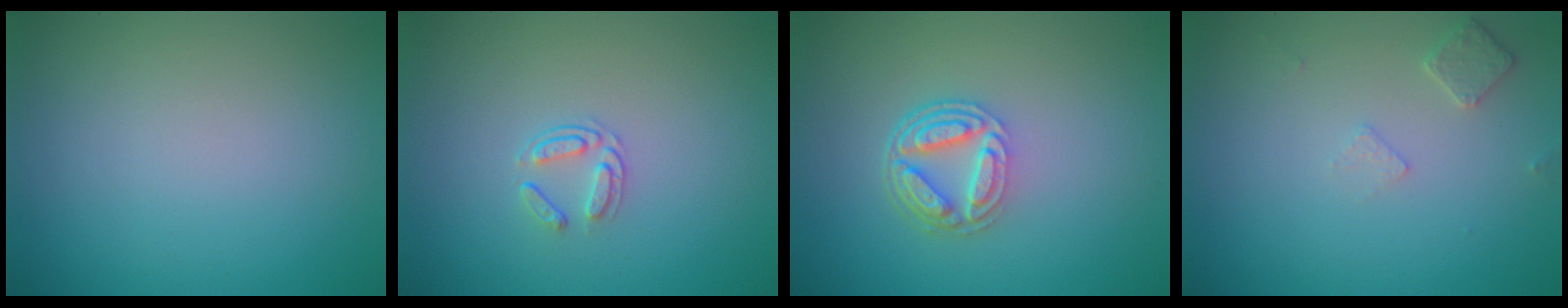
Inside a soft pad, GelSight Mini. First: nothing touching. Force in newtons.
{"total": 1.6, "press": 1.0, "slide": 1.2}
{"total": 4.4, "press": 3.3, "slide": 2.9}
{"total": 1.5, "press": 1.4, "slide": 0.3}